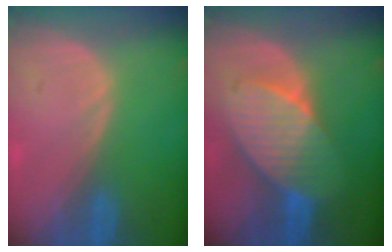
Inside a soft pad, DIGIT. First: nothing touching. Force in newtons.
{"total": 7.9, "press": 7.9, "slide": 0.1}